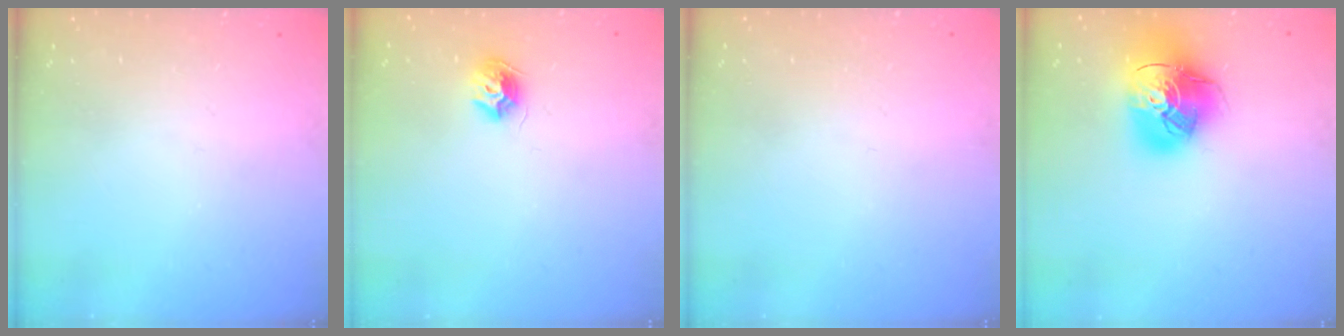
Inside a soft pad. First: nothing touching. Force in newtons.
{"total": 8.1, "press": 8.1, "slide": 0.1}
{"total": 0.9, "press": 0.9, "slide": 0.1}
{"total": 15.6, "press": 15.5, "slide": 1.6}